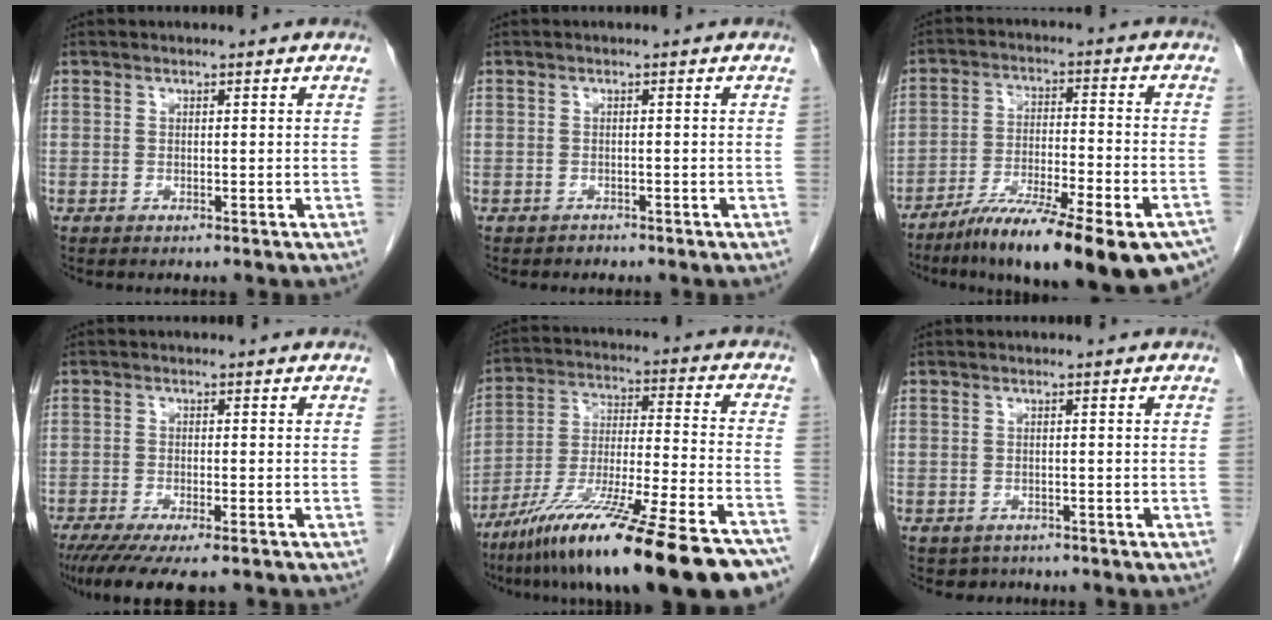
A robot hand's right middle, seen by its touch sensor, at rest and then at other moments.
{"total": 0.8, "force": [-0.6, 0.4, -0.1], "torque": [-0.006, 0.001, -0.013]}
{"total": 22.6, "force": [-16.5, 4.0, 14.8], "torque": [-0.169, -0.013, -0.249]}
{"total": 10.2, "force": [-8.1, 1.8, 6.0], "torque": [-0.086, -0.018, -0.124]}
{"total": 27.7, "force": [-20.6, 1.9, 18.5], "torque": [-0.241, -0.027, -0.336]}
{"total": 1.9, "force": [-1.4, 1.2, -0.2], "torque": [-0.004, 0.003, -0.021]}